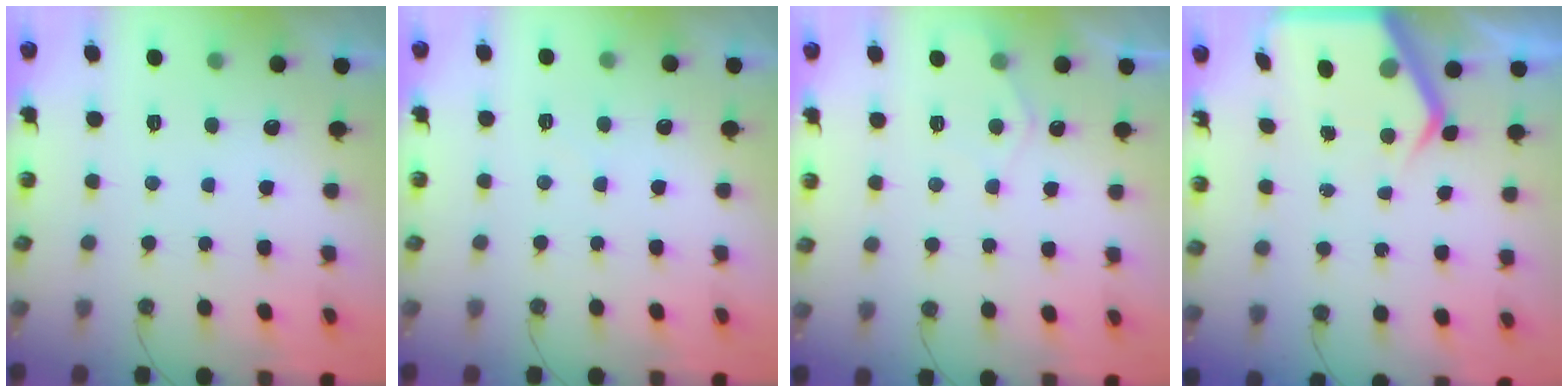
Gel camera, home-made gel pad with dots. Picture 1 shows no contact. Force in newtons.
{"total": 4.1, "press": 4.1, "slide": 0.6}
{"total": 6.0, "press": 6.0, "slide": 0.8}
{"total": 6.2, "press": 6.2, "slide": 0.5}